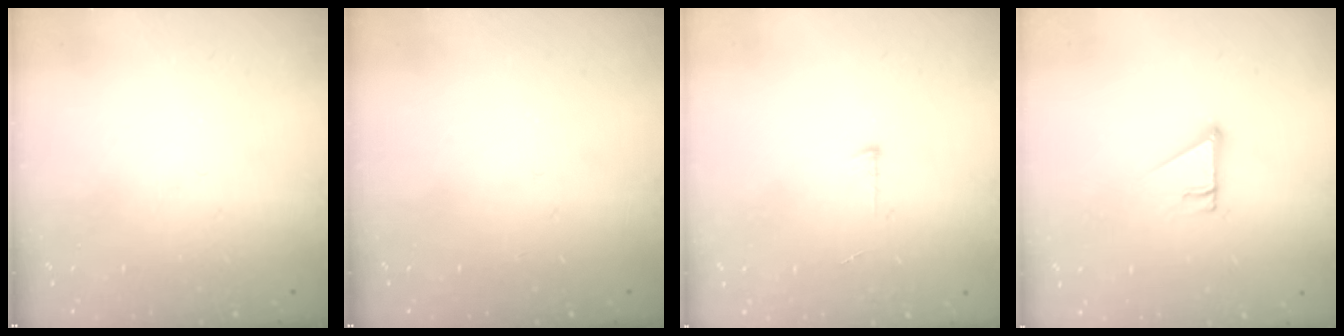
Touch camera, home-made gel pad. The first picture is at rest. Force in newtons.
{"total": 0.0}
{"total": 3.6, "press": 3.6, "slide": 0.3}
{"total": 2.9, "press": 2.9, "slide": 0.1}